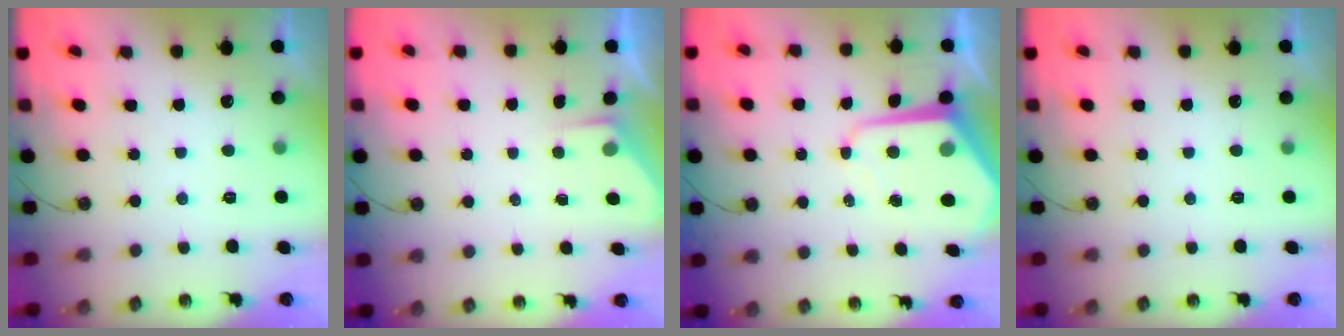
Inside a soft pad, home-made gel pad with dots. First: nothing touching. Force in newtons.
{"total": 2.4, "press": 2.3, "slide": 0.4}
{"total": 10.2, "press": 10.2, "slide": 1.0}
{"total": 0.0}